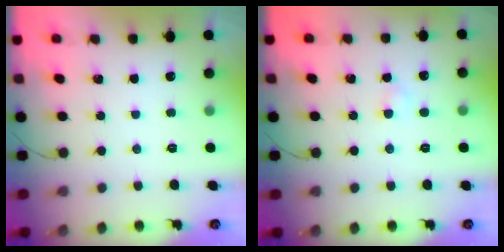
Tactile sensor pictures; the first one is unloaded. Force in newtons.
{"total": 2.3, "press": 2.1, "slide": 0.8}